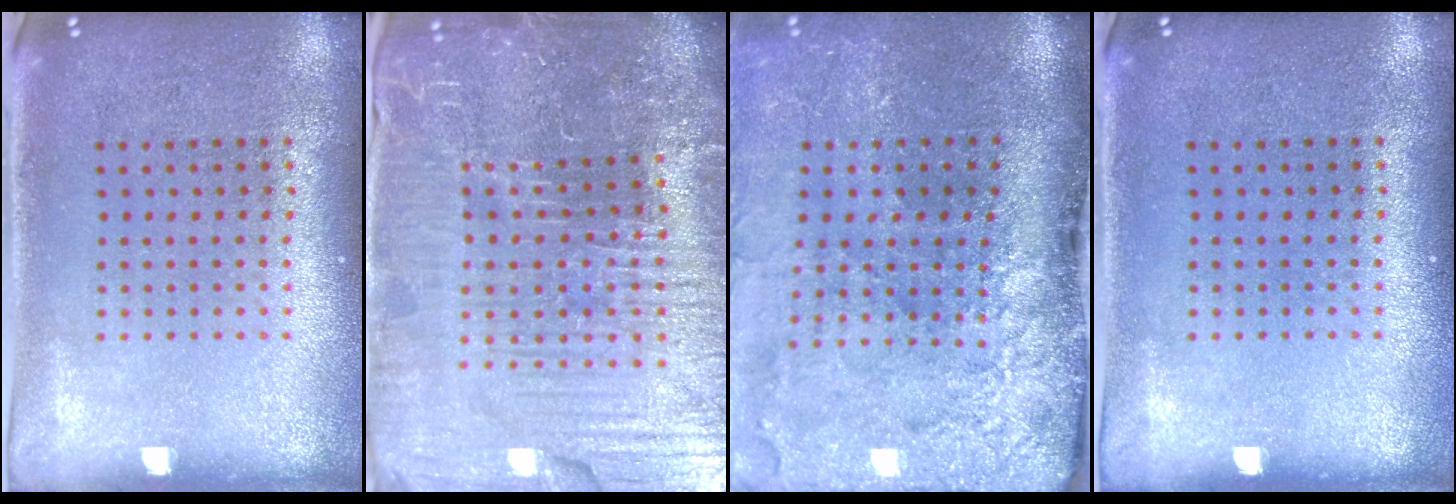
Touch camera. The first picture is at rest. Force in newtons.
{"total": 7.0, "press": 6.3, "slide": 3.1}
{"total": 4.7, "press": 3.6, "slide": 3.1}
{"total": 0.0}